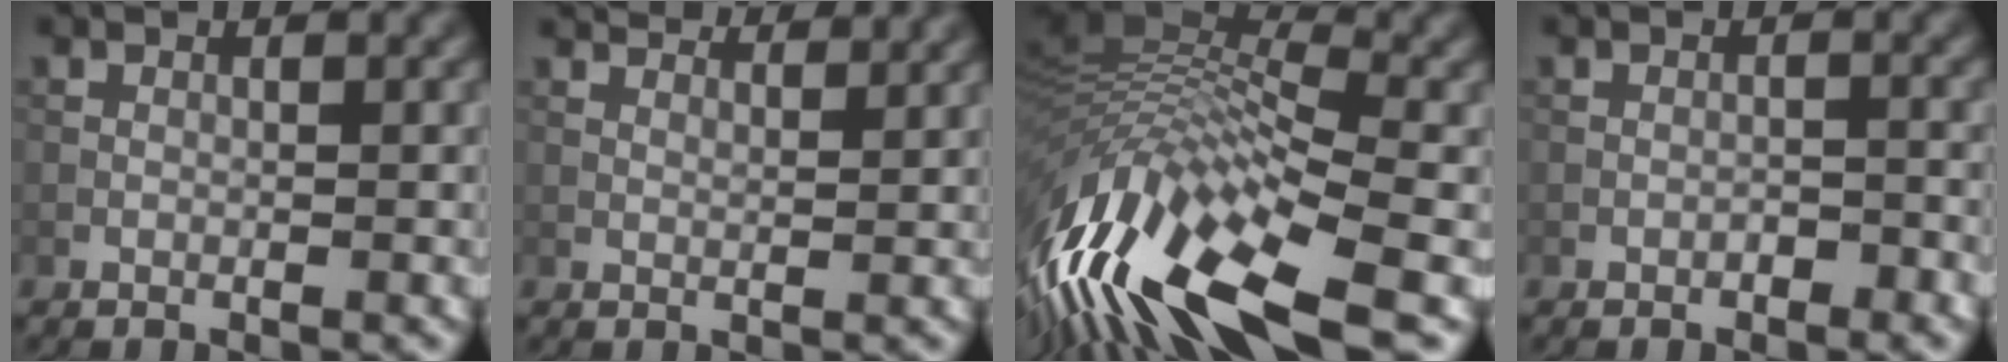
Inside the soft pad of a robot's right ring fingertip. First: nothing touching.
{"total": 4.3, "force": [3.8, 0.8, 1.9], "torque": [-0.026, 0.001, 0.042]}
{"total": 14.6, "force": [-5.2, 5.2, 12.6], "torque": [-0.253, 0.013, -0.088]}
{"total": 1.1, "force": [-0.7, 0.4, 0.7], "torque": [-0.016, 0.003, -0.012]}